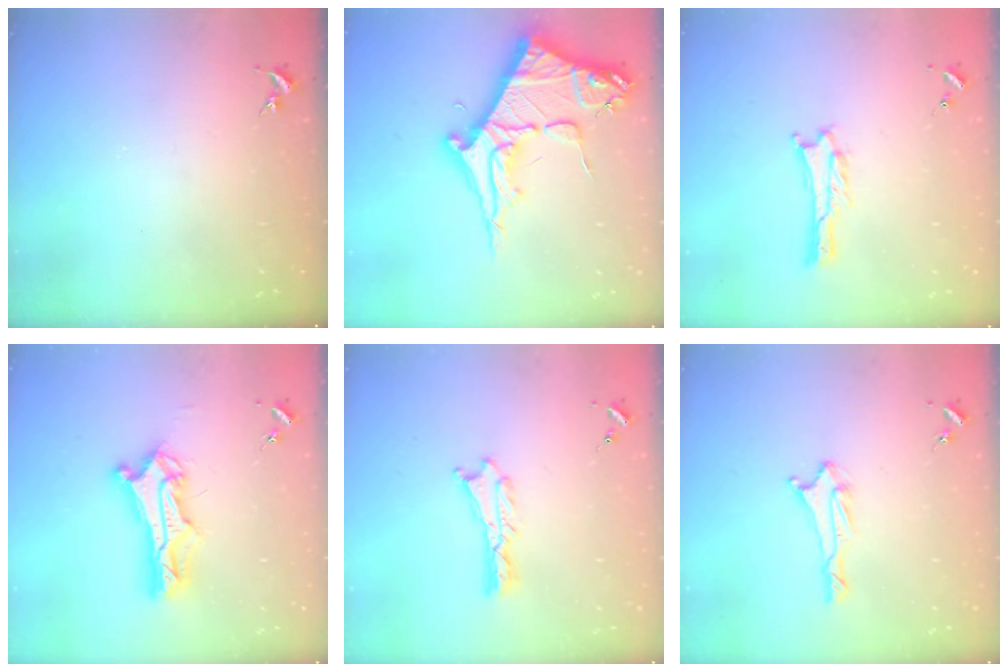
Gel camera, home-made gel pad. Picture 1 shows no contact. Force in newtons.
{"total": 10.6, "press": 10.6, "slide": 1.2}
{"total": 1.0, "press": 1.0, "slide": 0.1}
{"total": 8.8, "press": 8.7, "slide": 0.7}
{"total": 0.7, "press": 0.6, "slide": 0.2}
{"total": 1.7, "press": 1.6, "slide": 0.6}